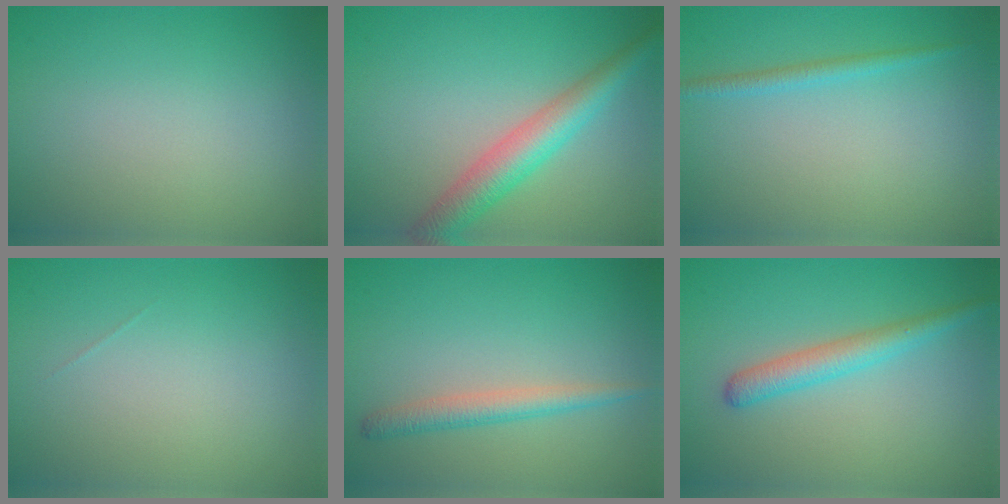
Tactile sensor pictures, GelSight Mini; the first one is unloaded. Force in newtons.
{"total": 4.4, "press": 4.4, "slide": 0.2}
{"total": 1.4, "press": 1.4, "slide": 0.1}
{"total": 0.0}
{"total": 2.2, "press": 2.2, "slide": 0.1}
{"total": 2.8, "press": 2.8, "slide": 0.0}